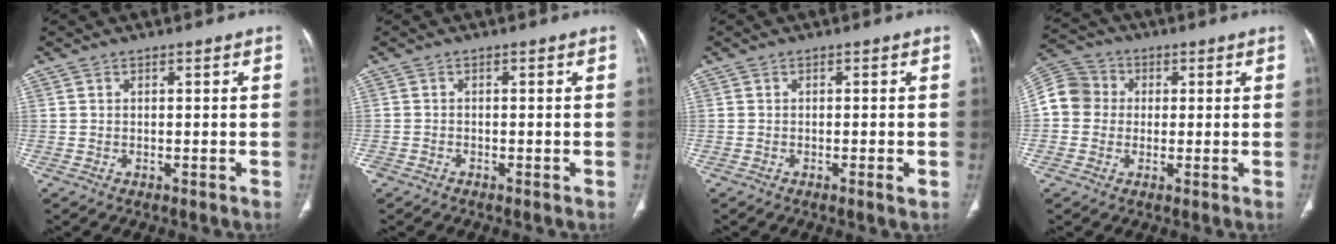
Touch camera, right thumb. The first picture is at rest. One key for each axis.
{"total": 1.0, "fx": -0.9, "fy": 0.3, "fz": 0.3, "tx": -0.010, "ty": -0.001, "tz": -0.019}
{"total": 1.5, "fx": -0.6, "fy": -0.1, "fz": 1.4, "tx": -0.026, "ty": -0.005, "tz": -0.010}
{"total": 8.1, "fx": 0.3, "fy": 7.4, "fz": 3.2, "tx": -0.050, "ty": 0.023, "tz": -0.006}